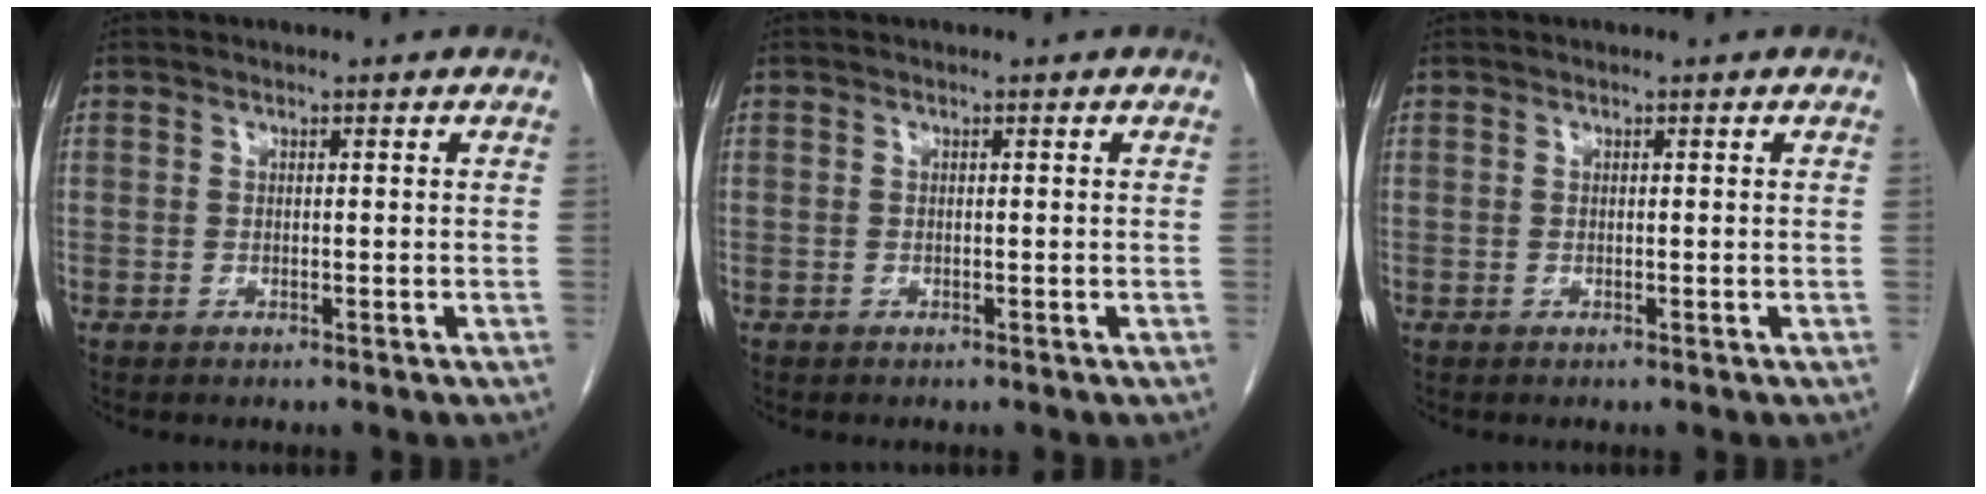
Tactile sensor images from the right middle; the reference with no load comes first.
{"total": 0.0}
{"total": 0.0}